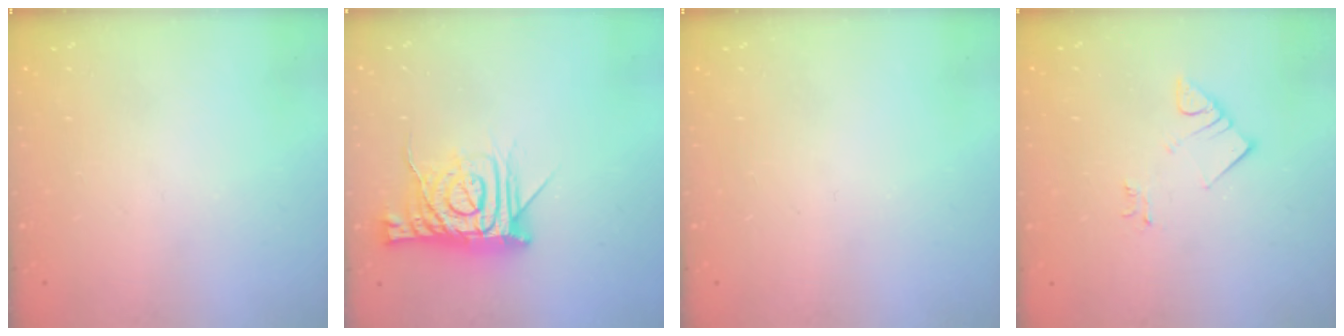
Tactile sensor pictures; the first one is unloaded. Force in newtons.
{"total": 14.3, "press": 14.3, "slide": 1.0}
{"total": 0.0}
{"total": 3.5, "press": 3.5, "slide": 0.2}